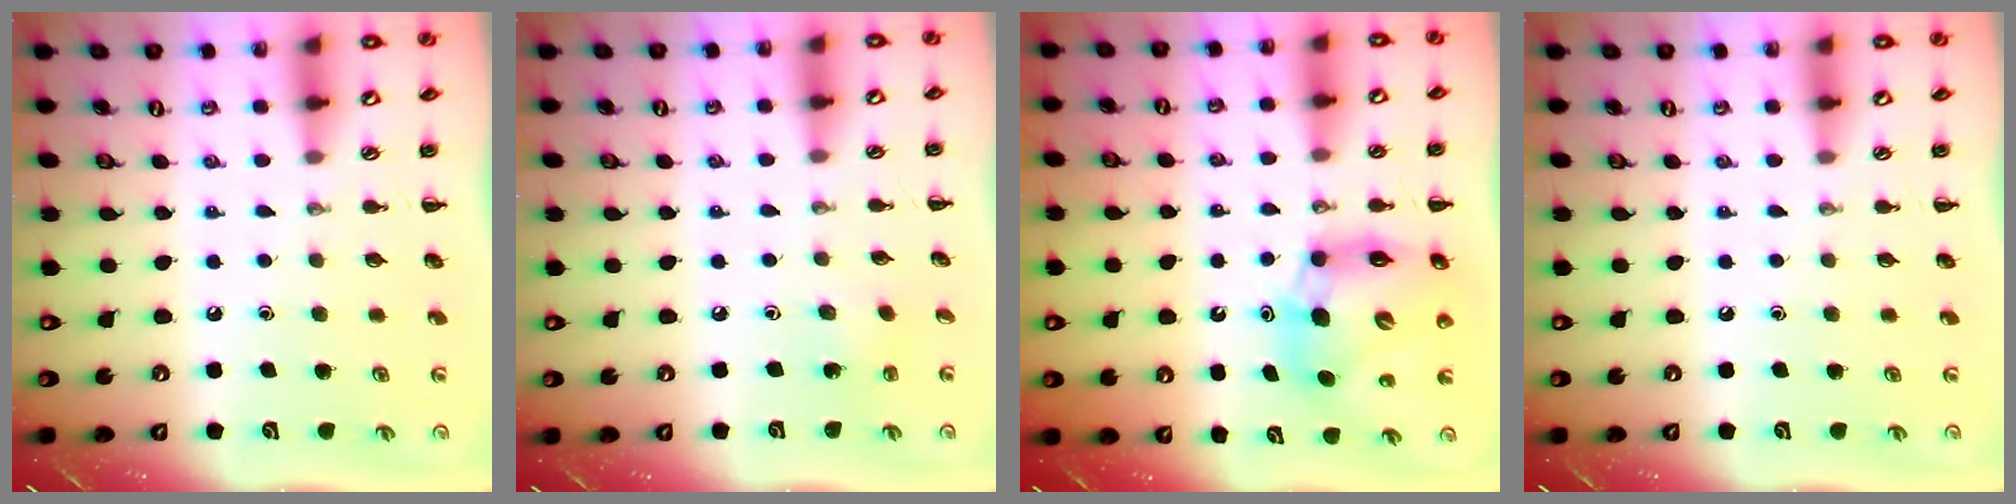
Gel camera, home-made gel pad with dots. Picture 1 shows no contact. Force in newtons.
{"total": 1.8, "press": 1.7, "slide": 0.7}
{"total": 11.9, "press": 11.4, "slide": 3.5}
{"total": 0.0}